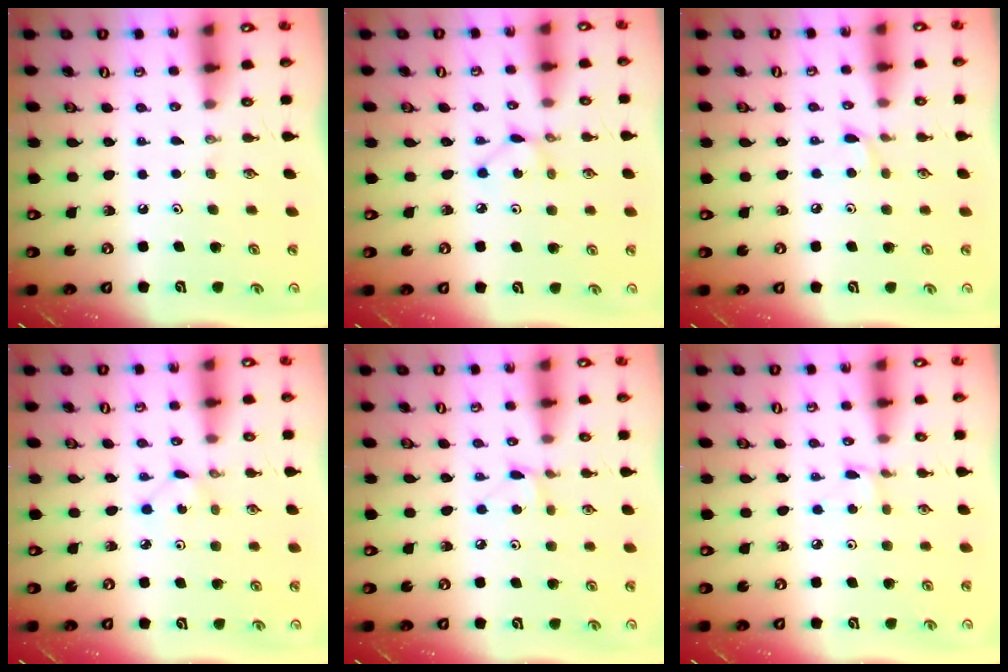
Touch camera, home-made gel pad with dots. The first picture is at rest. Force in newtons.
{"total": 2.4, "press": 2.4, "slide": 0.1}
{"total": 4.6, "press": 4.6, "slide": 0.6}
{"total": 1.2, "press": 1.2, "slide": 0.2}
{"total": 3.4, "press": 3.4, "slide": 0.4}
{"total": 1.2, "press": 1.2, "slide": 0.1}